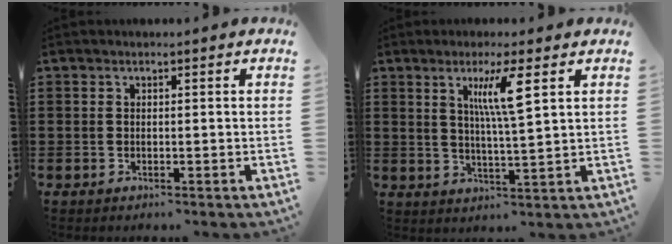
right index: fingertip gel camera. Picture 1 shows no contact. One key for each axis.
{"total": 6.7, "fx": 2.8, "fy": 0.3, "fz": 6.0, "tx": -0.125, "ty": 0.002, "tz": 0.041}